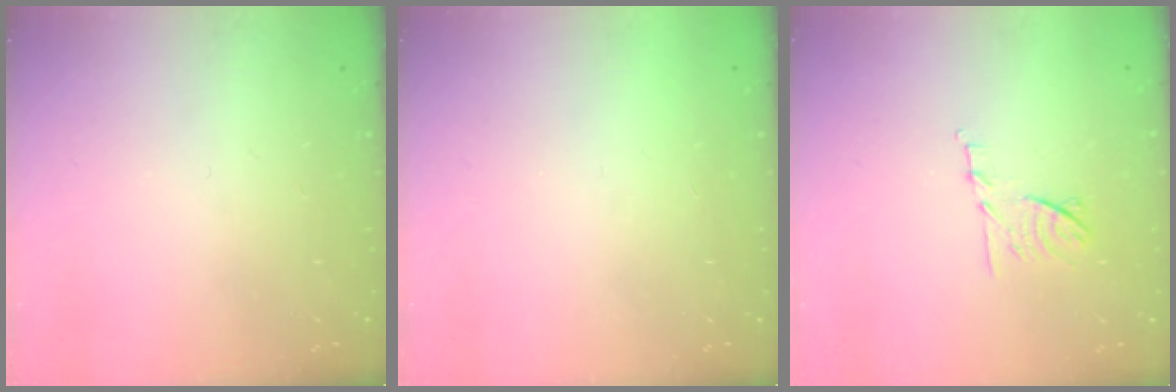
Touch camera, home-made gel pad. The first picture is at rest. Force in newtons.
{"total": 1.5, "press": 1.5, "slide": 0.1}
{"total": 8.2, "press": 8.2, "slide": 0.8}